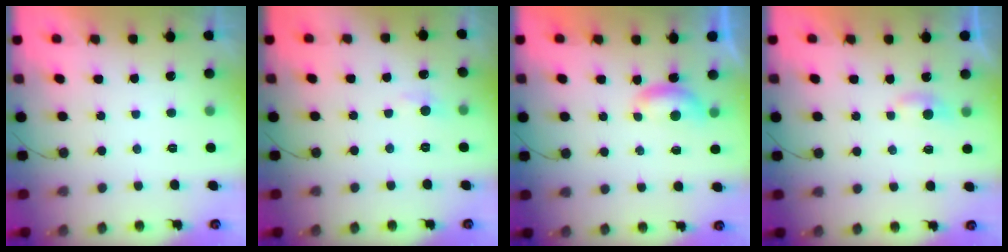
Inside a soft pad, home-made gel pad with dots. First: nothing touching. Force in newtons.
{"total": 5.4, "press": 5.4, "slide": 0.7}
{"total": 5.0, "press": 5.0, "slide": 0.6}
{"total": 3.2, "press": 3.2, "slide": 0.4}